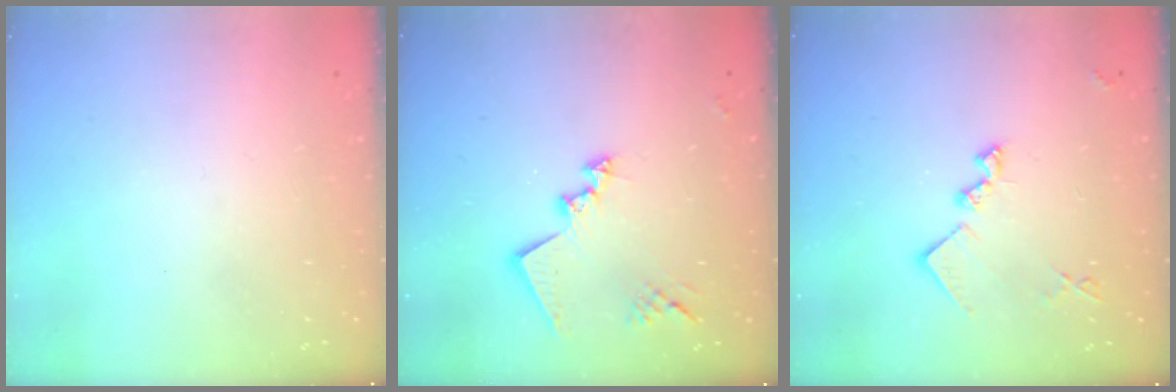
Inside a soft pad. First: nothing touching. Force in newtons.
{"total": 15.3, "press": 15.3, "slide": 0.9}
{"total": 11.0, "press": 11.0, "slide": 0.3}